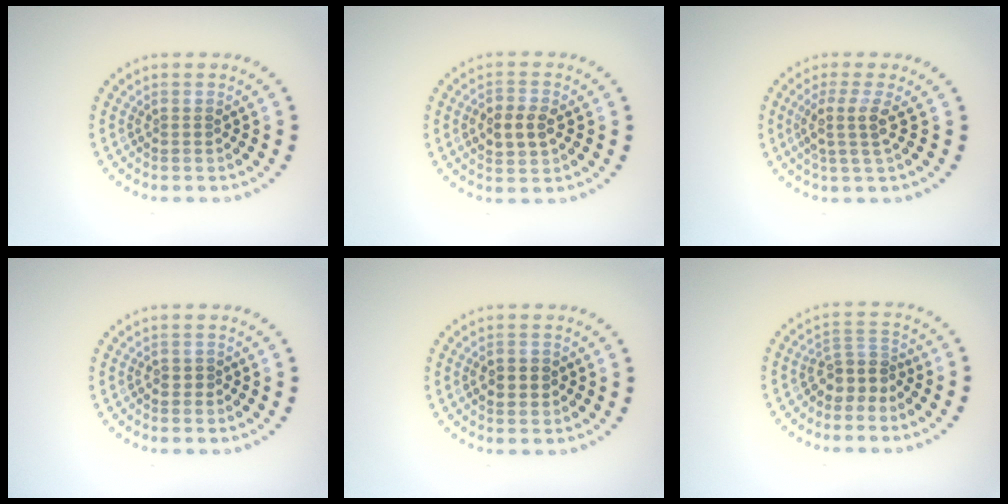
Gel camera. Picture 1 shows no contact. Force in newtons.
{"total": 3.0, "press": 3.0, "slide": 0.2}
{"total": 2.4, "press": 1.8, "slide": 1.5}
{"total": 0.6, "press": 0.3, "slide": 0.5}
{"total": 2.0, "press": 1.9, "slide": 0.4}
{"total": 2.8, "press": 2.0, "slide": 2.0}